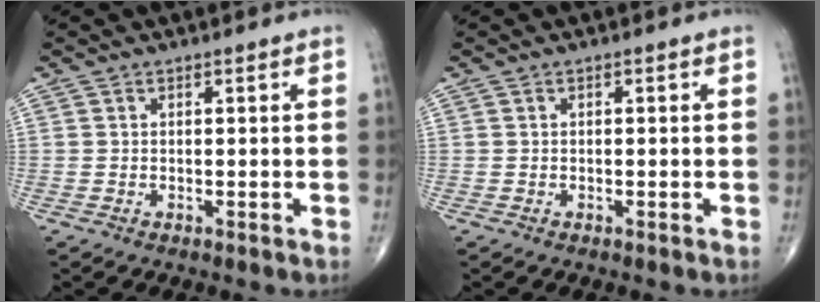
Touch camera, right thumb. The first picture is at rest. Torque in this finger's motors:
{"motor_torque": [-0.14, -0.18, -0.07, -0.14, 0.00]}